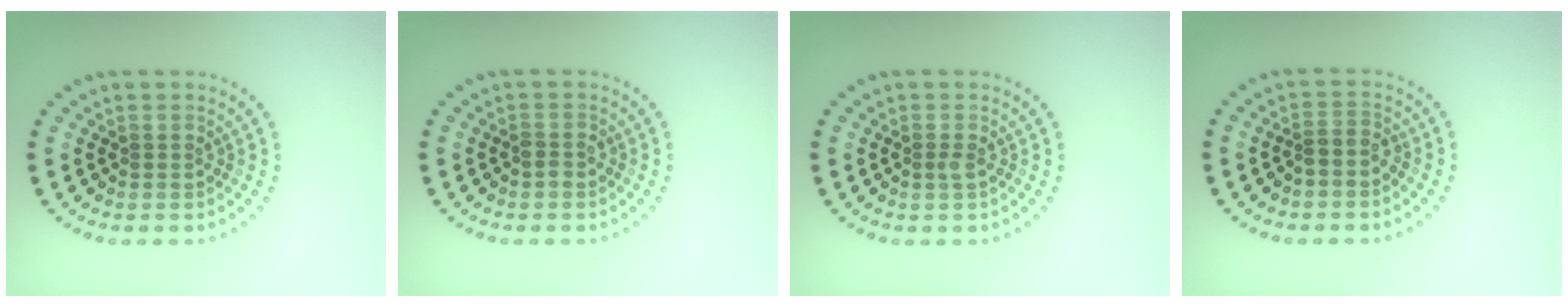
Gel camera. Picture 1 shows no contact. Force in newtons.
{"total": 0.8, "press": 0.7, "slide": 0.4}
{"total": 0.7, "press": 0.5, "slide": 0.4}
{"total": 1.2, "press": 0.8, "slide": 0.9}